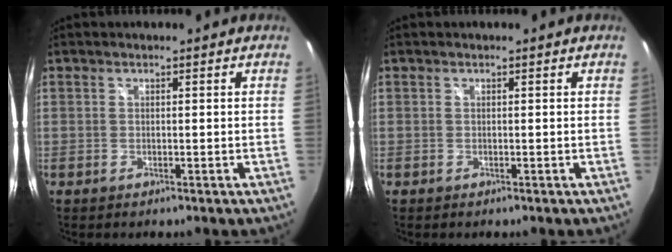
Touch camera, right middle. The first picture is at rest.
{"total": 0.0}